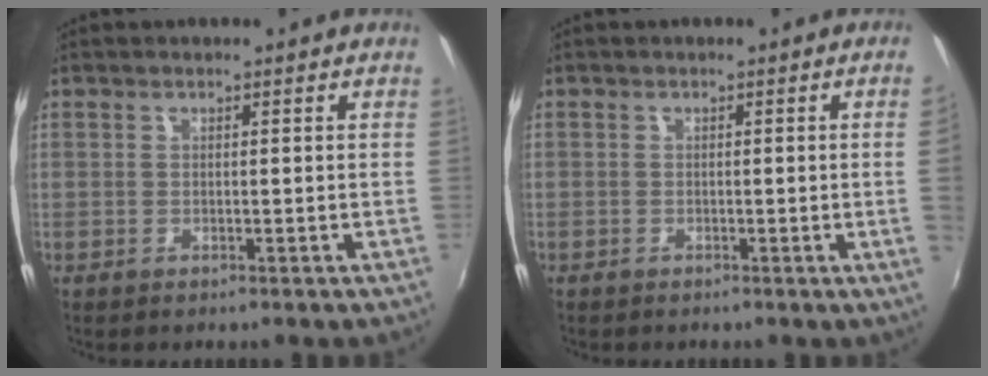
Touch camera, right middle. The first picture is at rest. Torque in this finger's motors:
{"motor_torque": [1.01, -1.13, -0.61, -0.21]}